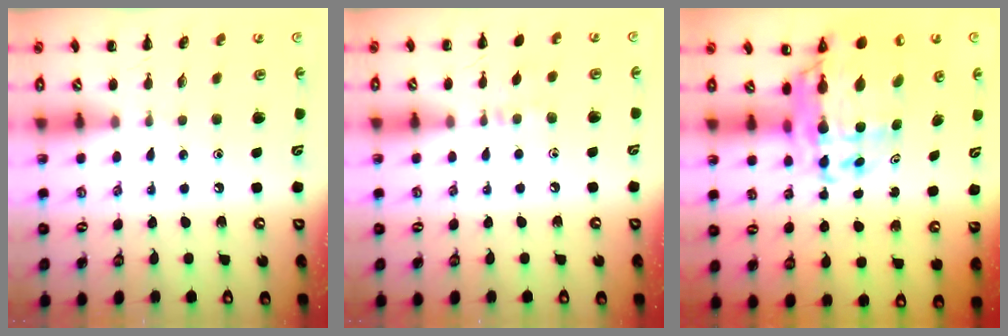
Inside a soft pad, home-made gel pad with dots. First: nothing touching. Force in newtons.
{"total": 4.2, "press": 3.9, "slide": 1.5}
{"total": 13.9, "press": 13.2, "slide": 4.4}